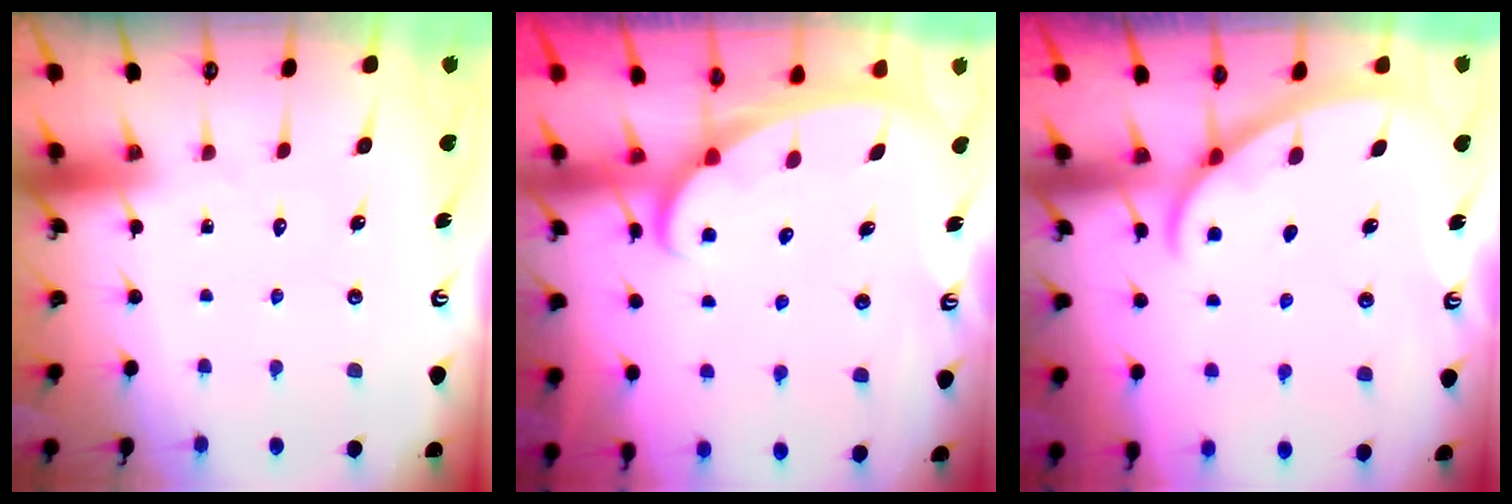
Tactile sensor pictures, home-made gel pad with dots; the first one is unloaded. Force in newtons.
{"total": 2.4, "press": 2.4, "slide": 0.3}
{"total": 2.5, "press": 2.5, "slide": 0.2}